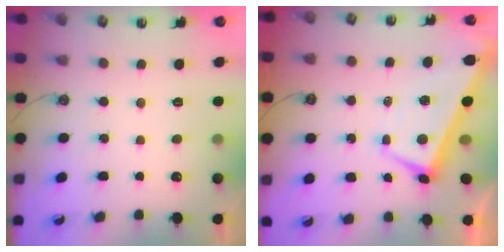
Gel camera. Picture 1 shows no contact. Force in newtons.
{"total": 2.2, "press": 2.1, "slide": 0.6}